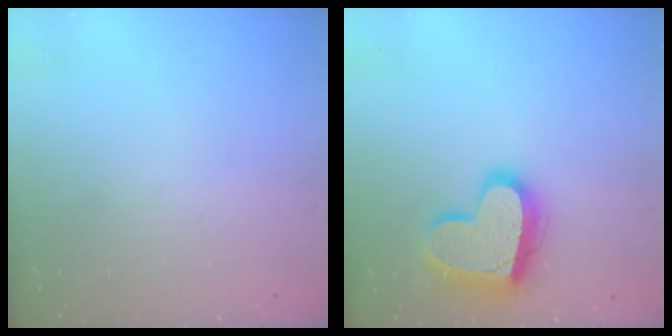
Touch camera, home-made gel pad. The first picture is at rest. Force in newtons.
{"total": 18.1, "press": 18.1, "slide": 1.6}